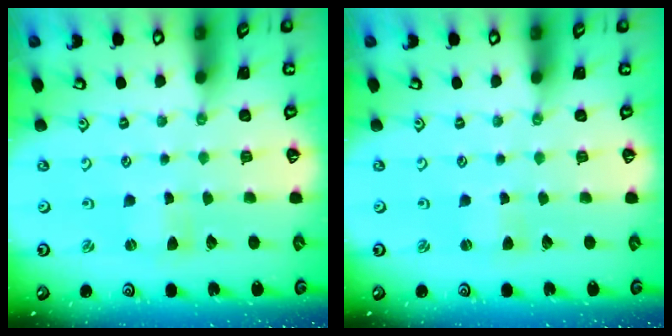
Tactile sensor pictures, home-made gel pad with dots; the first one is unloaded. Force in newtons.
{"total": 1.9, "press": 1.9, "slide": 0.4}